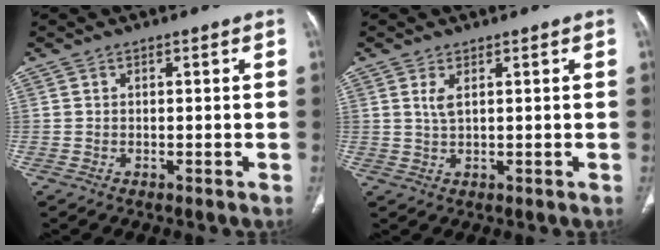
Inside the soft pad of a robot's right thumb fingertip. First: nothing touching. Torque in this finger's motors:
{"motor_torque": [-0.34, -0.34, -0.06, 0.15, 0.04]}